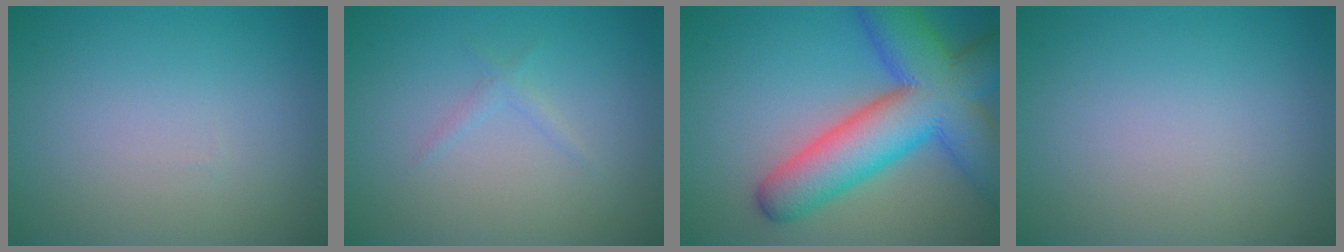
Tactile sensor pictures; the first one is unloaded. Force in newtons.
{"total": 0.9, "press": 0.9, "slide": 0.1}
{"total": 12.1, "press": 12.1, "slide": 0.4}
{"total": 0.0}